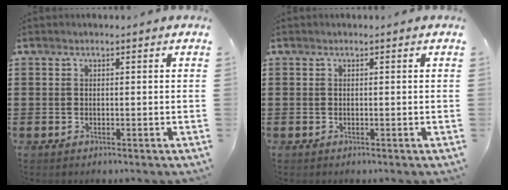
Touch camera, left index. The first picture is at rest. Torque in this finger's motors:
{"motor_torque": [-0.09, 0.01, 0.00, 0.00]}